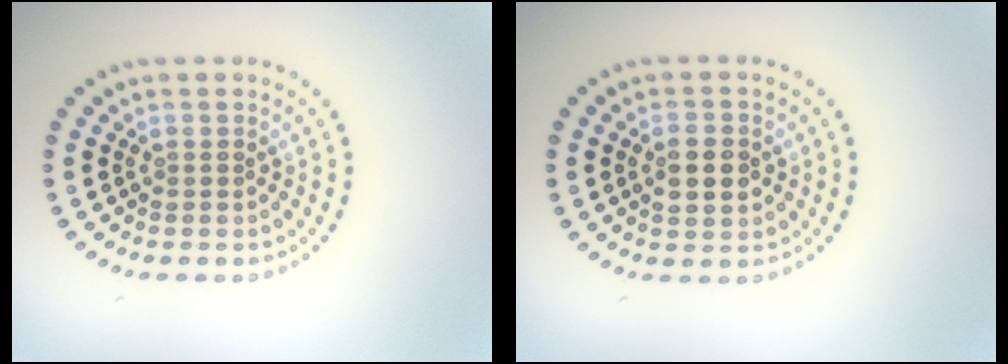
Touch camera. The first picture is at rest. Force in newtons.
{"total": 3.0, "press": 3.0, "slide": 0.1}